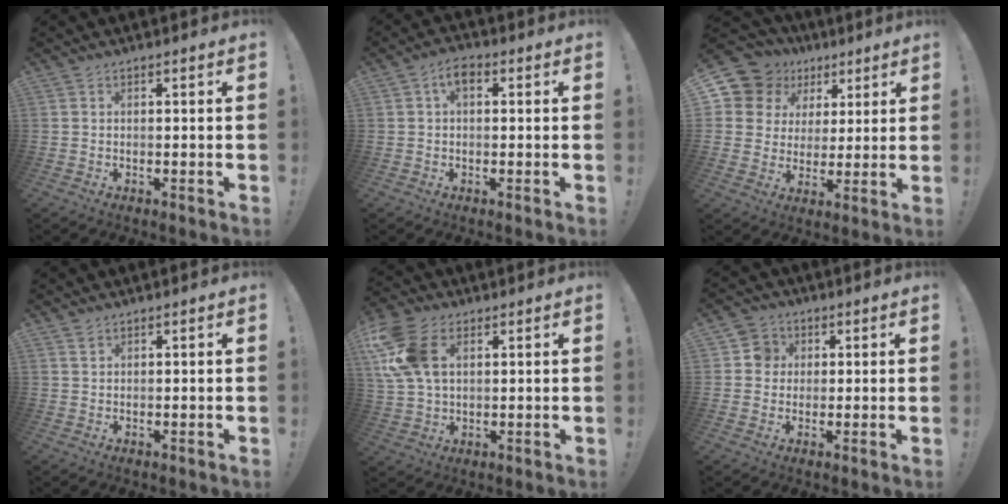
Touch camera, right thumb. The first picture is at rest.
{"total": 4.4, "force": [0.9, 2.5, 3.5], "torque": [-0.059, 0.008, 0.015]}
{"total": 12.5, "force": [6.6, 9.9, 3.6], "torque": [-0.067, -0.041, 0.139]}
{"total": 1.4, "force": [1.0, 0.8, 0.5], "torque": [-0.003, -0.004, 0.017]}
{"total": 15.3, "force": [4.7, 10.0, 10.5], "torque": [-0.220, 0.003, 0.094]}
{"total": 5.7, "force": [1.1, 5.4, 1.4], "torque": [-0.017, 0.006, 0.020]}